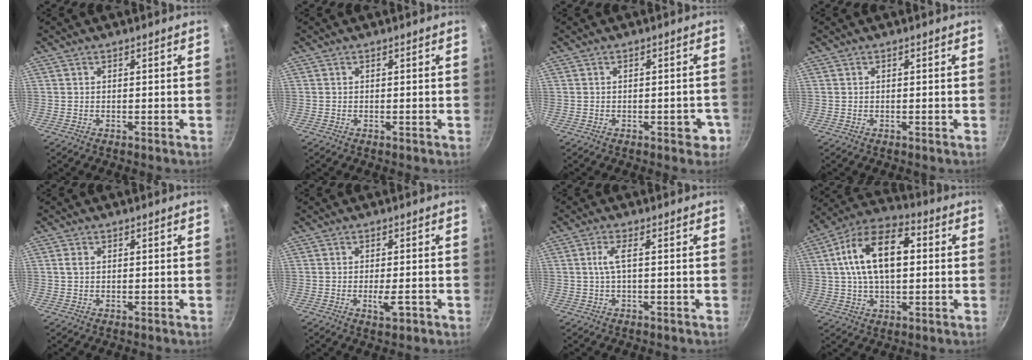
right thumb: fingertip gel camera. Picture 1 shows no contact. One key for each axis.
{"total": 0.0}
{"total": 3.3, "fx": -1.5, "fy": 1.7, "fz": 2.4, "tx": -0.013, "ty": 0.013, "tz": -0.016}
{"total": 0.0}
{"total": 1.4, "fx": 0.3, "fy": 0.9, "fz": 1.0, "tx": -0.022, "ty": 0.002, "tz": 0.007}
{"total": 2.9, "fx": -1.0, "fy": 0.9, "fz": 2.5, "tx": -0.044, "ty": -0.001, "tz": -0.016}
{"total": 2.5, "fx": 0.2, "fy": 0.5, "fz": 2.5, "tx": -0.066, "ty": 0.008, "tz": 0.004}
{"total": 16.4, "fx": 2.6, "fy": 8.9, "fz": 13.6, "tx": -0.239, "ty": 0.026, "tz": 0.040}